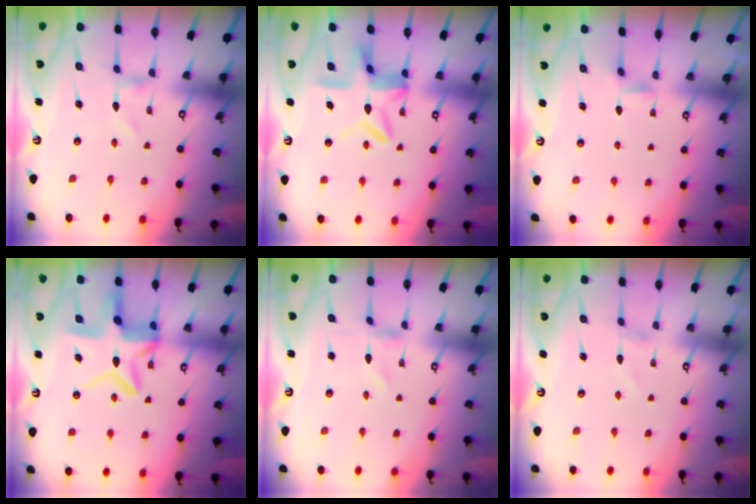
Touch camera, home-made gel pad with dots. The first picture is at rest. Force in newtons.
{"total": 10.8, "press": 10.8, "slide": 1.1}
{"total": 2.4, "press": 2.3, "slide": 0.5}
{"total": 13.7, "press": 13.7, "slide": 1.3}
{"total": 0.6, "press": 0.6, "slide": 0.1}
{"total": 1.0, "press": 1.0, "slide": 0.1}